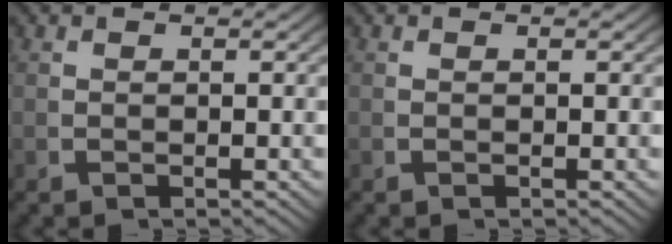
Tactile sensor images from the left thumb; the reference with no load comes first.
{"total": 0.0}